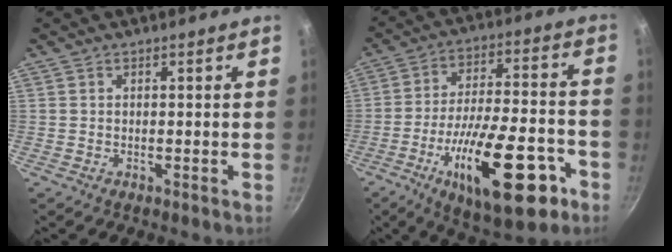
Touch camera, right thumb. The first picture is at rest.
{"total": 23.0, "force": [-10.0, 8.5, 18.9], "torque": [-0.269, 0.039, -0.148]}